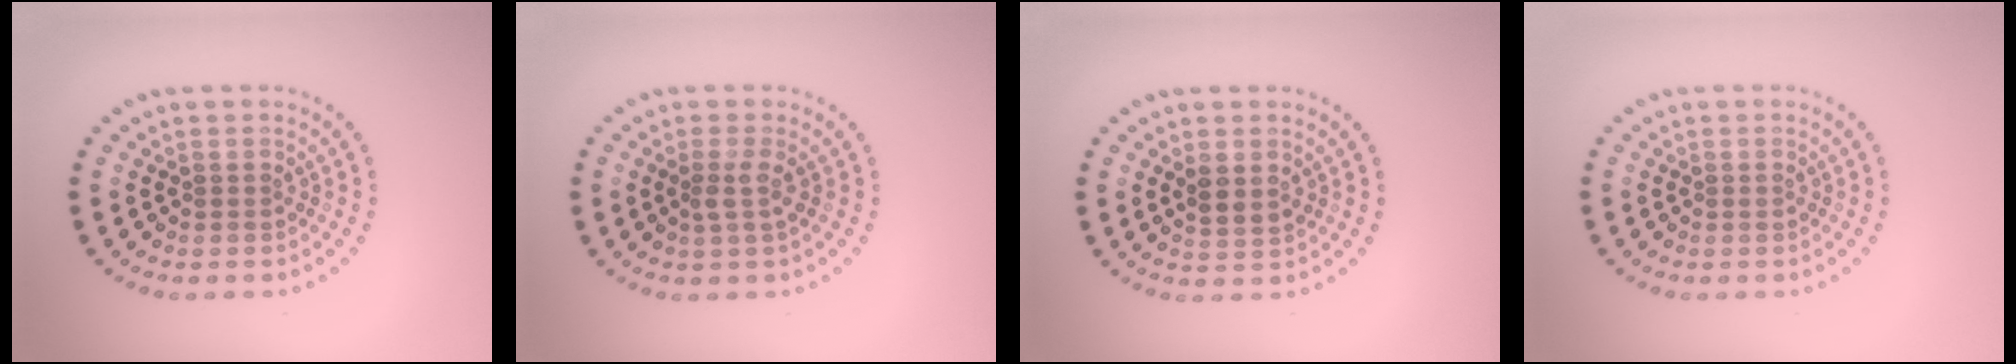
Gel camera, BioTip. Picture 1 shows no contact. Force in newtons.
{"total": 1.5, "press": 1.2, "slide": 0.9}
{"total": 1.9, "press": 1.7, "slide": 0.7}
{"total": 0.0}